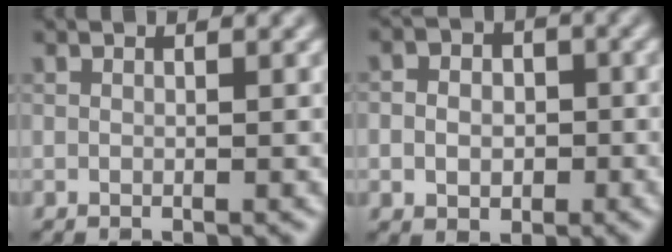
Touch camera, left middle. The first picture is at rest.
{"total": 3.6, "force": [-0.7, 3.0, 1.9], "torque": [-0.019, 0.010, -0.027]}